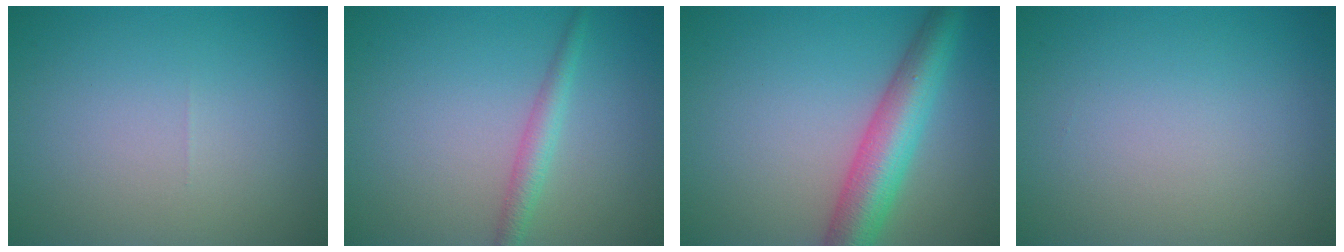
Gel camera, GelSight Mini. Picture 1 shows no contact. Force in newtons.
{"total": 2.0, "press": 2.0, "slide": 0.0}
{"total": 6.5, "press": 6.5, "slide": 0.2}
{"total": 0.0}